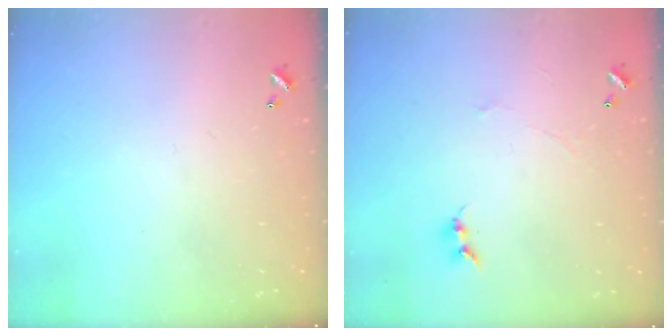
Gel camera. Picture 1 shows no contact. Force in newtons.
{"total": 0.6, "press": 0.3, "slide": 0.5}